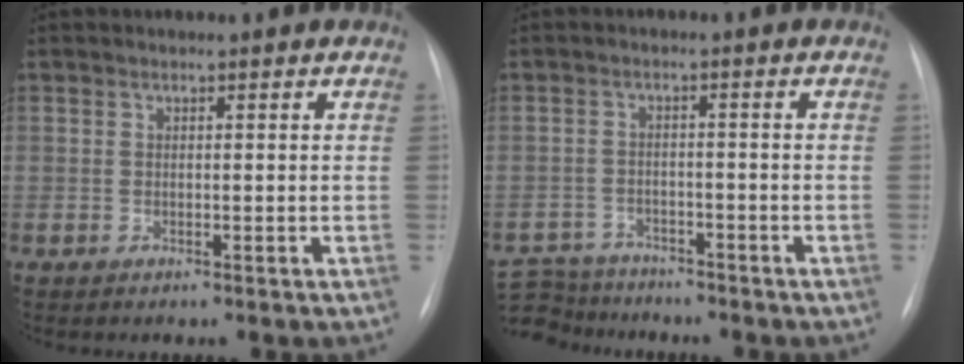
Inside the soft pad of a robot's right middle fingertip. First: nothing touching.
{"total": 8.4, "force": [-7.8, 3.1, 0.8], "torque": [-0.022, 0.007, -0.127]}